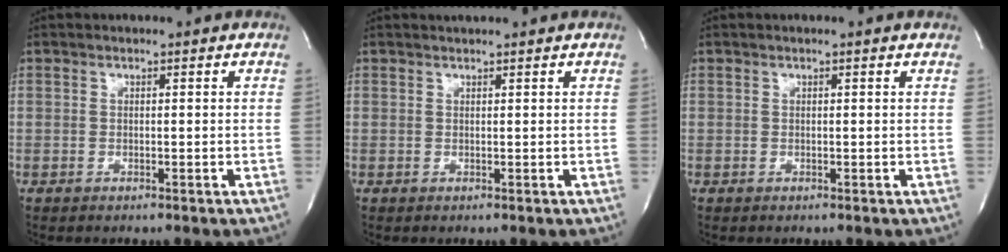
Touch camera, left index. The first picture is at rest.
{"total": 2.1, "force": [2.0, 0.1, 0.6], "torque": [-0.008, 0.013, 0.027]}
{"total": 1.3, "force": [1.2, 0.0, 0.4], "torque": [-0.014, 0.006, 0.011]}